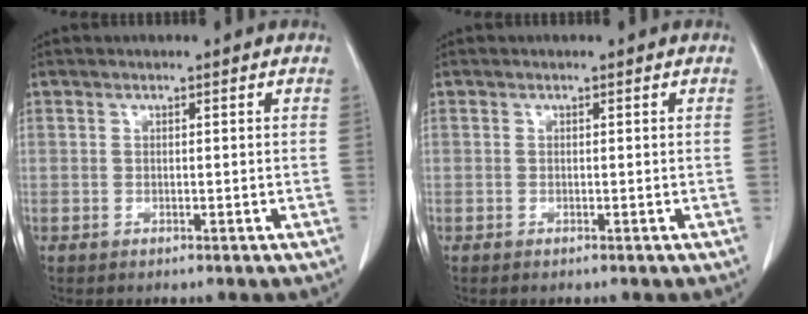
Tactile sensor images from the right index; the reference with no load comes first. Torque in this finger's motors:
{"motor_torque": [0.14, -0.16, 0.02, 0.02]}